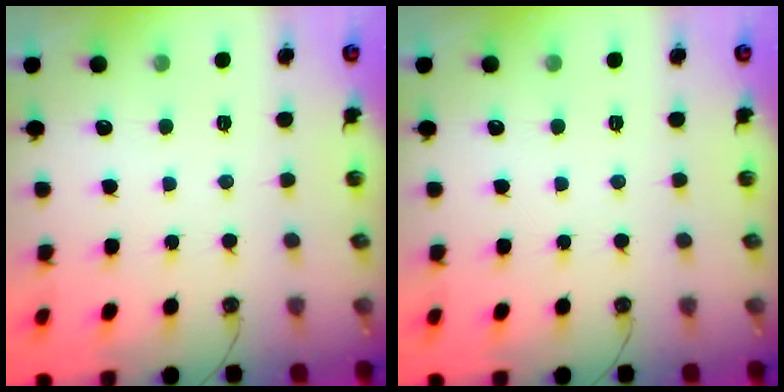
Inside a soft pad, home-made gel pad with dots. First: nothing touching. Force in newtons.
{"total": 0.0}